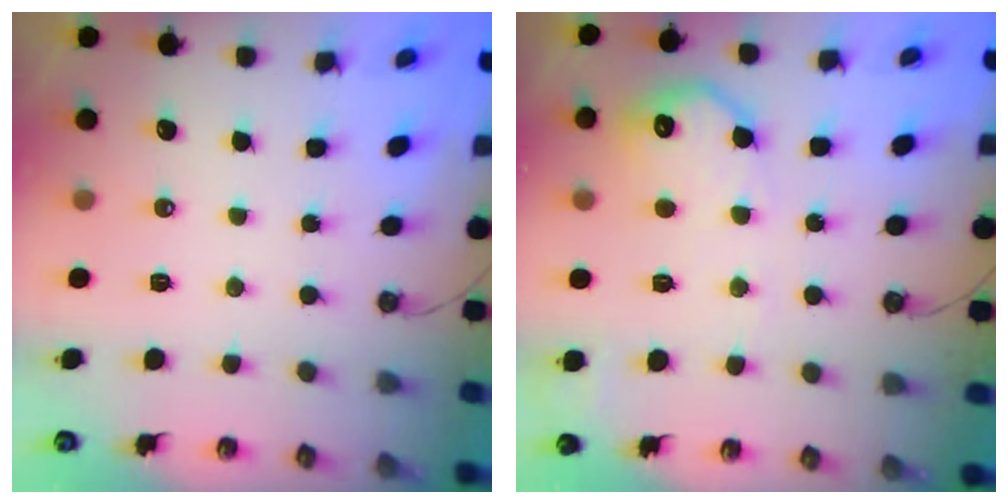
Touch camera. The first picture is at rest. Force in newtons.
{"total": 11.4, "press": 11.4, "slide": 0.4}